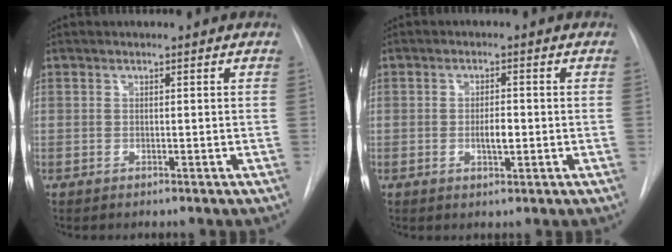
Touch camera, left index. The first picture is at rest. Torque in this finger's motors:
{"motor_torque": [0.42, 0.07, 0.06, 0.03]}